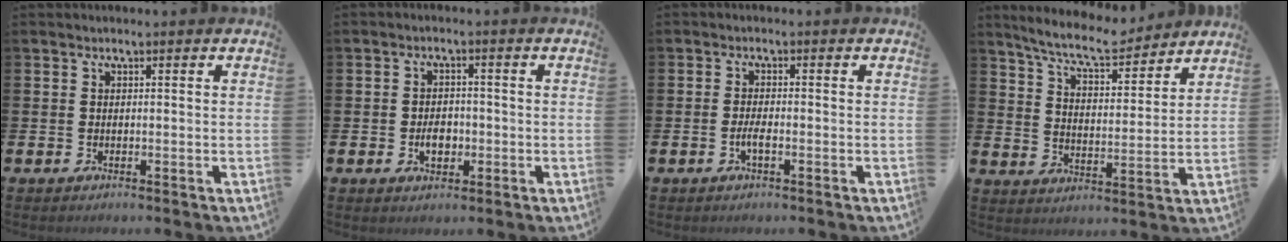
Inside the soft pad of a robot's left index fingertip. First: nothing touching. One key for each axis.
{"total": 3.0, "fx": -0.8, "fy": 2.1, "fz": 2.0, "tx": -0.023, "ty": -0.004, "tz": -0.021}
{"total": 1.8, "fx": -0.8, "fy": 0.5, "fz": 1.6, "tx": -0.037, "ty": 0.004, "tz": -0.013}
{"total": 8.2, "fx": 7.6, "fy": 1.4, "fz": 2.8, "tx": -0.080, "ty": -0.042, "tz": 0.135}